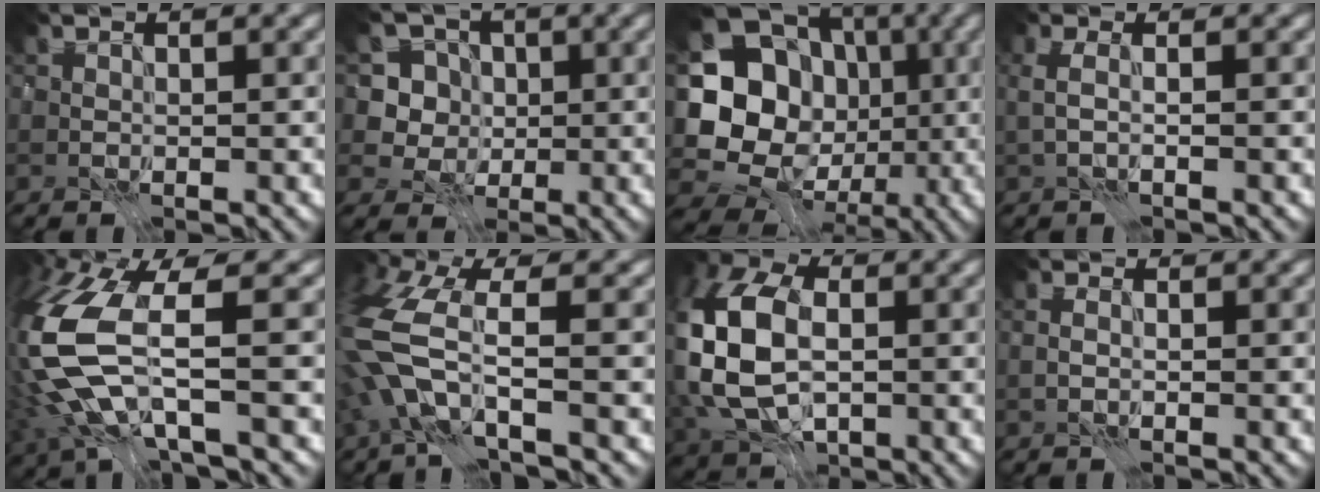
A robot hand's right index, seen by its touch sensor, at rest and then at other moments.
{"total": 4.1, "force": [-0.4, 3.9, 1.2], "torque": [-0.015, -0.004, -0.031]}
{"total": 14.1, "force": [-1.7, 12.4, 6.5], "torque": [-0.131, -0.012, -0.049]}
{"total": 1.2, "force": [-0.5, 0.2, 1.0], "torque": [-0.022, 0.000, -0.011]}
{"total": 10.6, "force": [-2.5, 4.4, 9.4], "torque": [-0.238, -0.013, -0.057]}
{"total": 7.0, "force": [-3.3, 2.5, 5.7], "torque": [-0.151, -0.005, -0.082]}
{"total": 12.3, "force": [-1.6, 8.3, 9.0], "torque": [-0.220, -0.015, -0.037]}
{"total": 0.7, "force": [-0.7, -0.1, 0.1], "torque": [-0.004, -0.002, -0.013]}